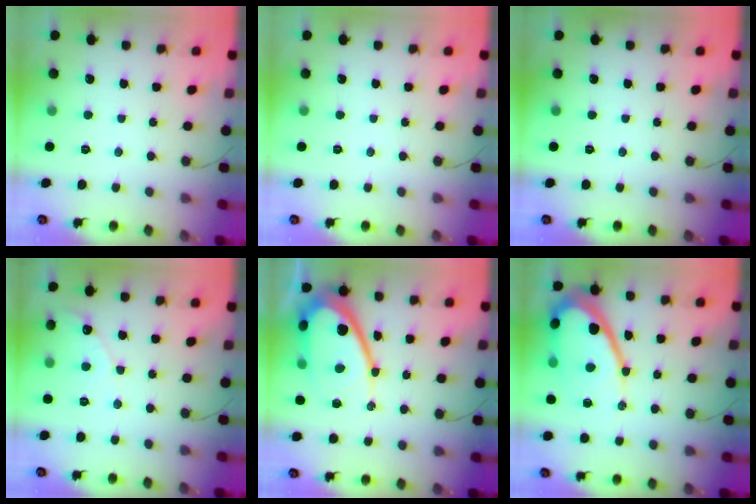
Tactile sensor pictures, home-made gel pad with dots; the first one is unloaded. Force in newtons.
{"total": 0.0}
{"total": 0.0}
{"total": 4.0, "press": 4.0, "slide": 0.3}
{"total": 16.6, "press": 16.5, "slide": 1.5}
{"total": 15.1, "press": 15.1, "slide": 1.4}